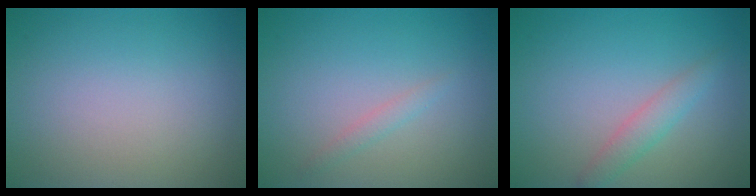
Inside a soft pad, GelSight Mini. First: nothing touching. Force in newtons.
{"total": 1.0, "press": 1.0, "slide": 0.0}
{"total": 2.0, "press": 2.0, "slide": 0.0}